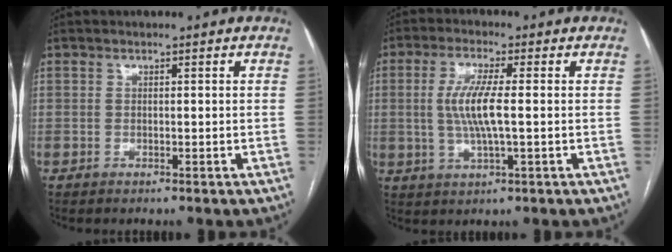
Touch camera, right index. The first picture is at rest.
{"total": 8.9, "force": [0.0, 1.4, 8.8], "torque": [-0.185, 0.003, -0.003]}